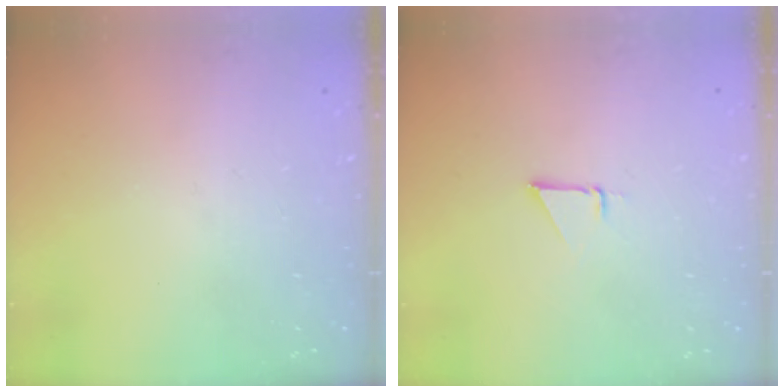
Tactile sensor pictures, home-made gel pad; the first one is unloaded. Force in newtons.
{"total": 1.5, "press": 1.5, "slide": 0.0}